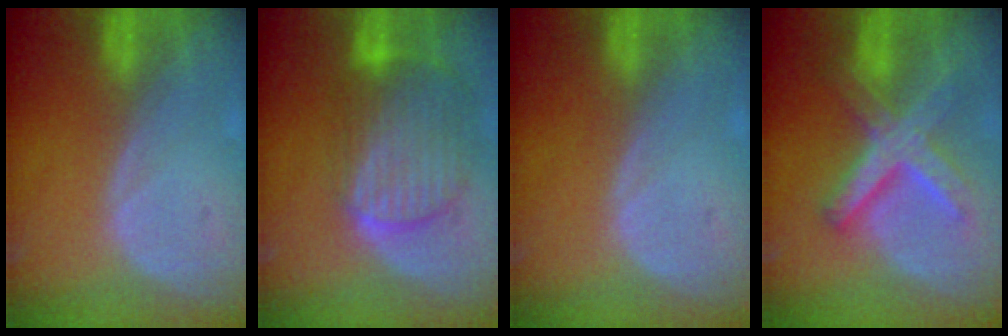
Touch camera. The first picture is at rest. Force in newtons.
{"total": 10.3, "press": 8.6, "slide": 5.6}
{"total": 0.0}
{"total": 8.9, "press": 8.9, "slide": 0.7}